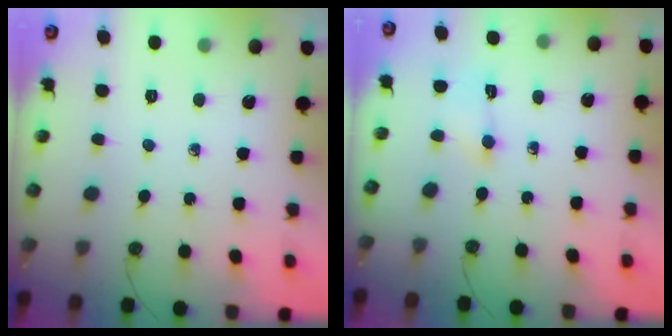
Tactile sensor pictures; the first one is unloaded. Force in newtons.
{"total": 2.6, "press": 2.5, "slide": 0.9}